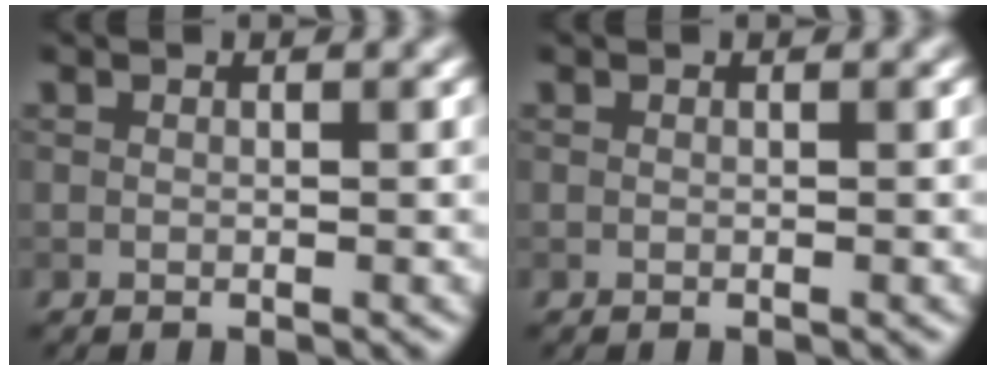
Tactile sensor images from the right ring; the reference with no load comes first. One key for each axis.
{"total": 0.0}